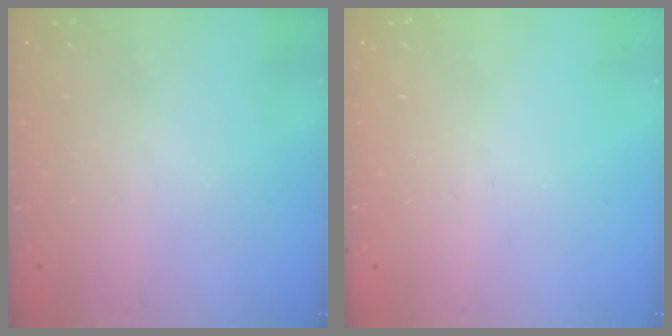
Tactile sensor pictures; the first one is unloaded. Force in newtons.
{"total": 0.0}